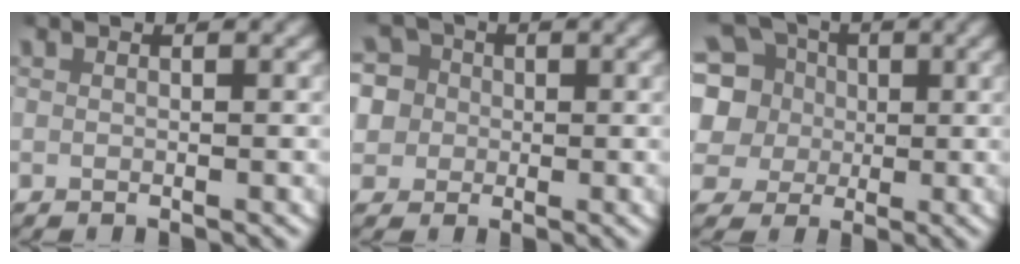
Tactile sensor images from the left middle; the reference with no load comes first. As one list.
[{"total": 9.6, "force": [0.7, 8.9, 3.4], "torque": [-0.099, -0.024, 0.009]}, {"total": 12.5, "force": [1.8, 11.3, 5.2], "torque": [-0.133, -0.025, 0.025]}]